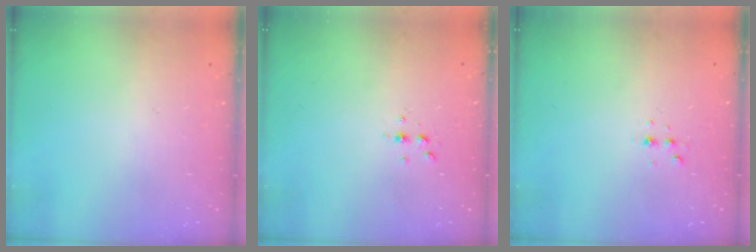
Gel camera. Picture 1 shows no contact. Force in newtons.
{"total": 3.7, "press": 3.6, "slide": 0.5}
{"total": 2.8, "press": 2.8, "slide": 0.7}